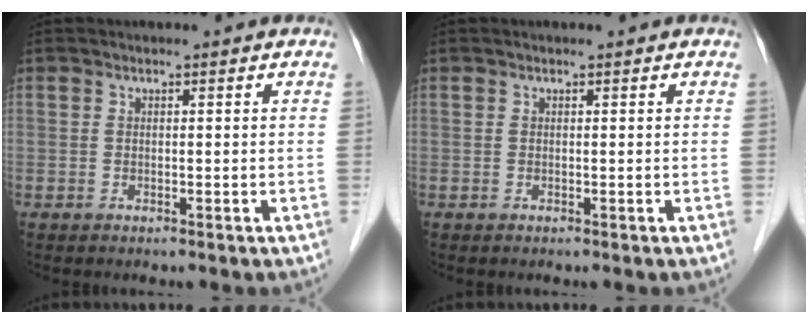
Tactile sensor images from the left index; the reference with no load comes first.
{"total": 0.0}